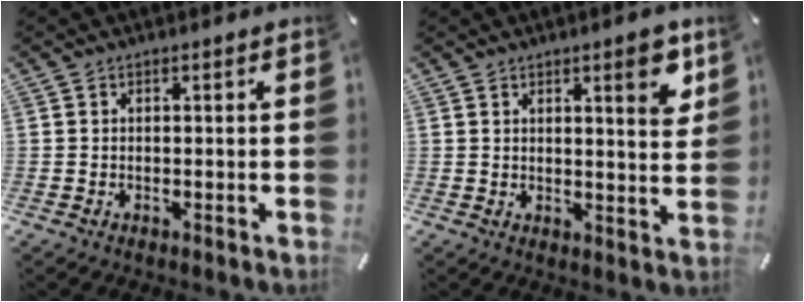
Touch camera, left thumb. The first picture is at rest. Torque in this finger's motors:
{"motor_torque": [1.33, 0.39, 0.43, -0.57, 0.03]}